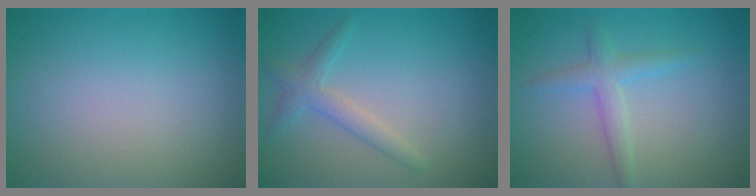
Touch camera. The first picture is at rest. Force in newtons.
{"total": 2.2, "press": 2.2, "slide": 0.1}
{"total": 2.3, "press": 2.3, "slide": 0.1}